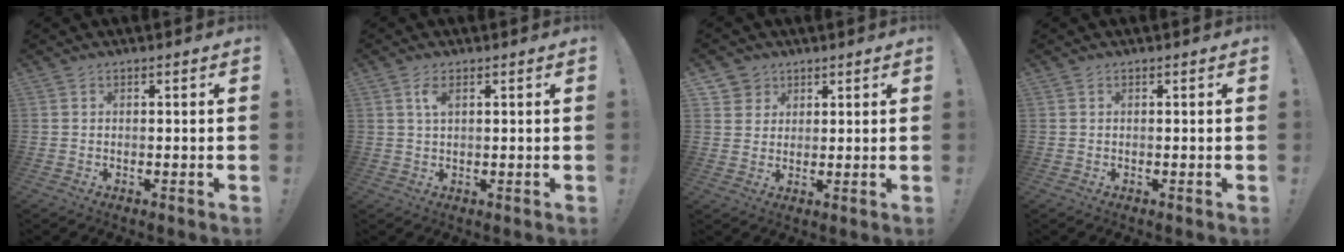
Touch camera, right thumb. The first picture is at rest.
{"total": 2.9, "force": [1.2, 1.1, 2.4], "torque": [-0.040, -0.003, 0.018]}
{"total": 4.4, "force": [2.4, 3.7, 0.1], "torque": [0.004, -0.016, 0.045]}
{"total": 0.0}